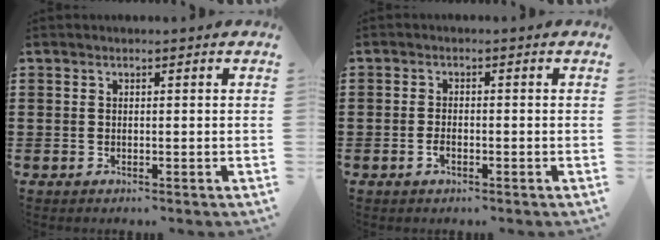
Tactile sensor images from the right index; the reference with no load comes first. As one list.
[{"total": 1.5, "force": [-0.7, 0.6, 1.2], "torque": [-0.023, -0.001, -0.014]}]